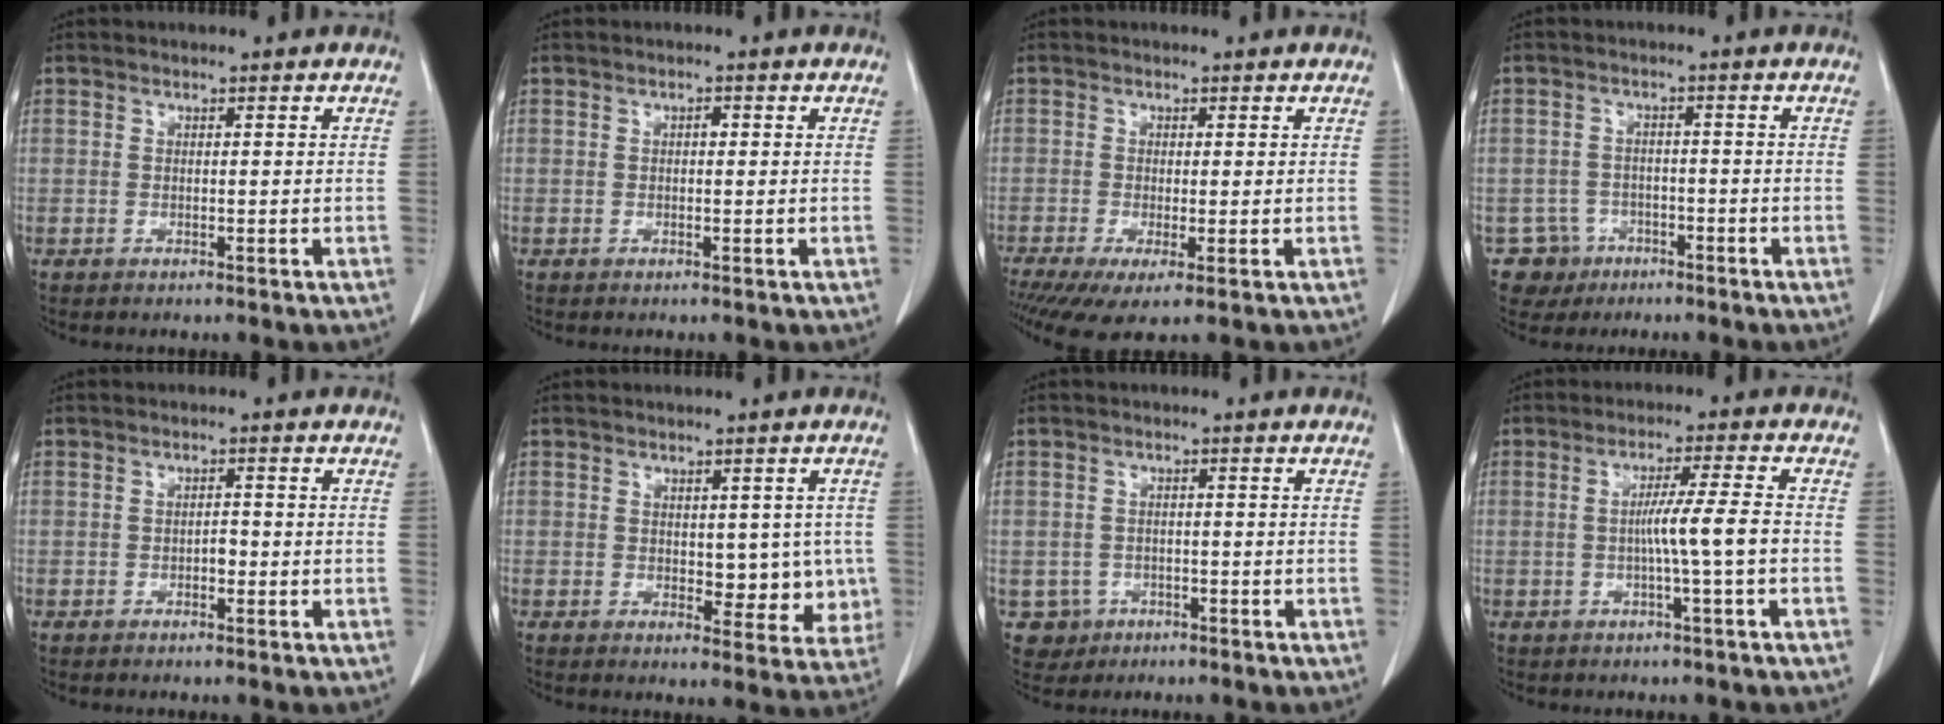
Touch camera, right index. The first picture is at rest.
{"total": 0.9, "force": [0.1, 0.5, 0.7], "torque": [-0.009, 0.004, 0.001]}
{"total": 7.0, "force": [-3.6, 1.7, 5.8], "torque": [-0.101, -0.017, -0.063]}
{"total": 4.9, "force": [-2.5, 4.3, -0.3], "torque": [0.009, 0.013, -0.040]}
{"total": 1.3, "force": [-0.5, 0.7, 1.0], "torque": [-0.013, 0.005, -0.008]}
{"total": 6.1, "force": [0.1, 3.6, 4.9], "torque": [-0.036, 0.001, 0.009]}
{"total": 2.6, "force": [-0.9, 2.4, 0.0], "torque": [0.007, 0.010, -0.012]}
{"total": 5.5, "force": [-1.1, -1.0, 5.3], "torque": [-0.086, 0.006, -0.019]}